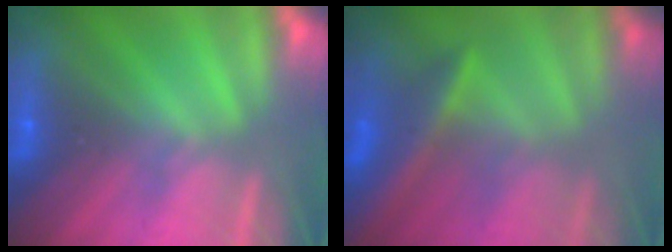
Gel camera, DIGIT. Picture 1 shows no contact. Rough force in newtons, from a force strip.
{"total": 7.4}